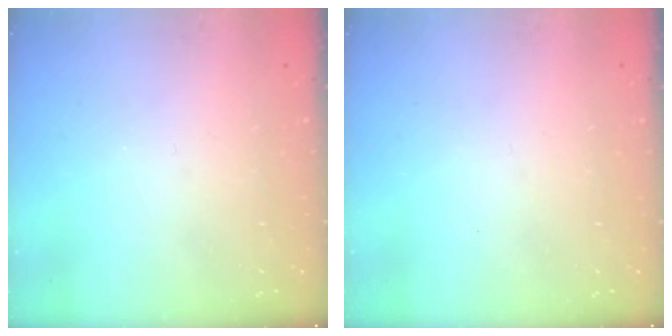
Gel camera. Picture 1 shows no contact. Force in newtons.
{"total": 0.0}